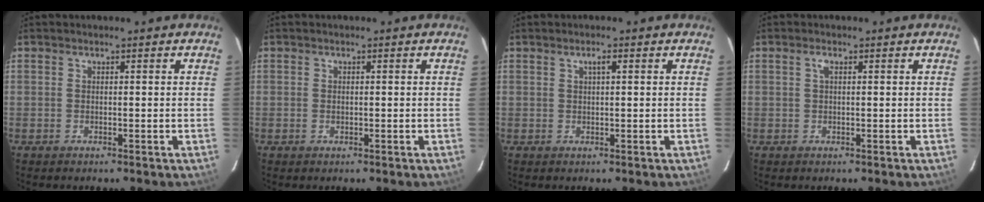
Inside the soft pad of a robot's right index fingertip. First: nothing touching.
{"total": 0.8, "force": [-0.1, 0.6, 0.4], "torque": [-0.007, 0.001, -0.001]}
{"total": 1.4, "force": [0.6, 0.2, 1.2], "torque": [-0.021, 0.005, 0.010]}
{"total": 1.0, "force": [0.4, 0.4, 0.9], "torque": [-0.018, 0.004, 0.004]}